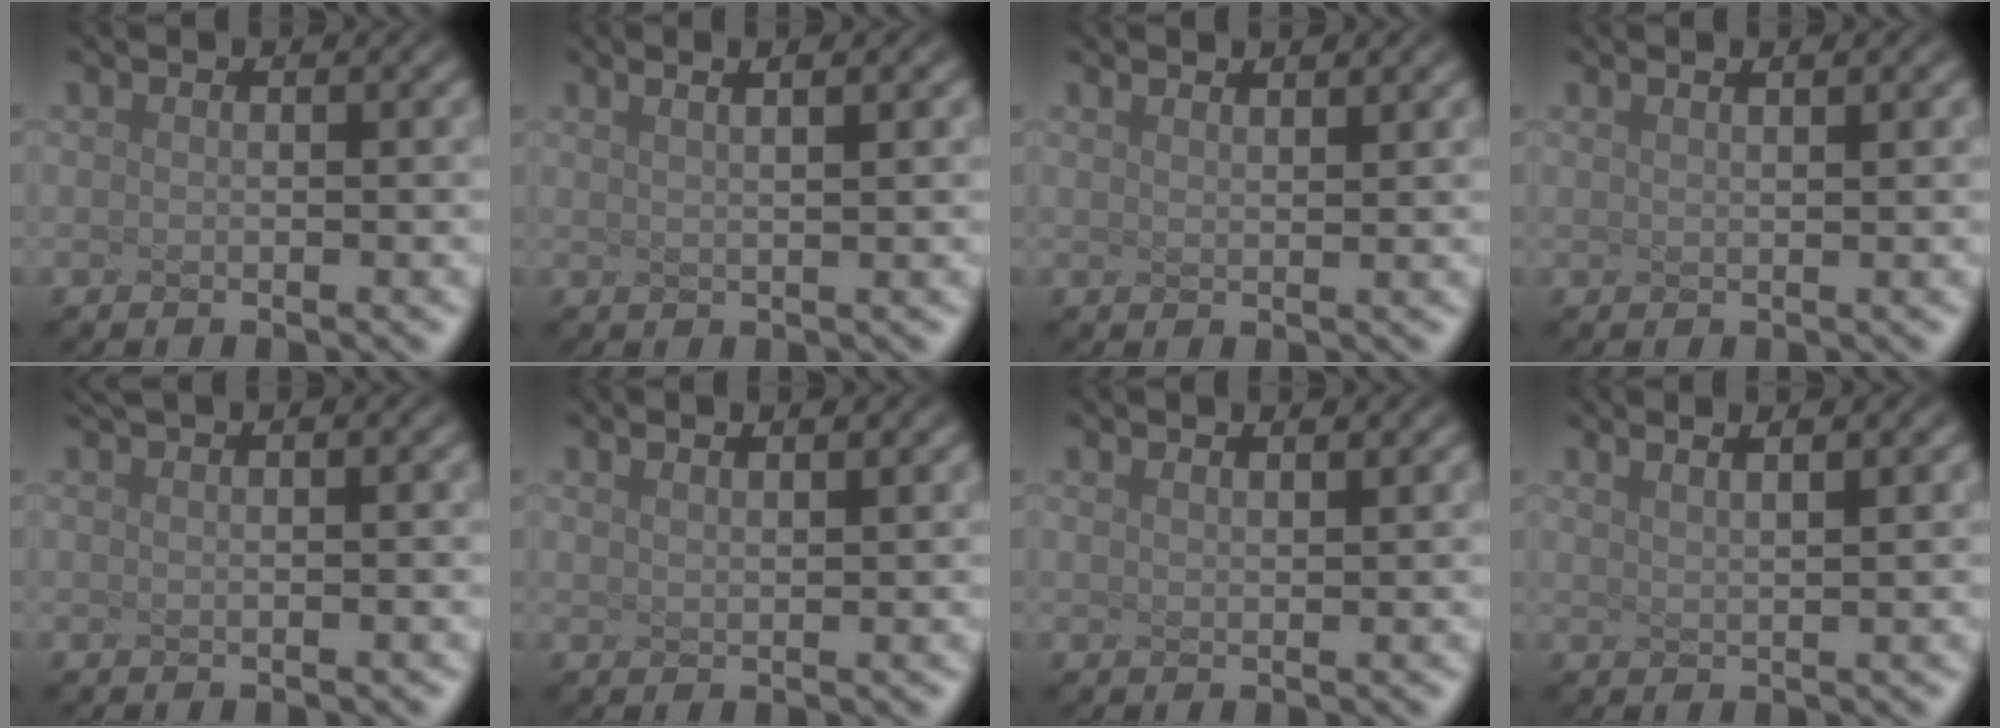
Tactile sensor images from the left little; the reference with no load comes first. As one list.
[{"total": 2.4, "force": [1.3, 0.6, 1.9], "torque": [-0.028, 0.023, 0.016]}, {"total": 1.6, "force": [1.4, 0.3, 0.7], "torque": [-0.004, 0.019, 0.014]}, {"total": 1.7, "force": [1.2, 0.5, 1.2], "torque": [-0.010, 0.026, 0.008]}, {"total": 2.6, "force": [1.5, 1.0, 1.9], "torque": [-0.030, 0.033, 0.022]}, {"total": 2.0, "force": [1.5, 0.5, 1.2], "torque": [-0.013, 0.024, 0.013]}, {"total": 1.6, "force": [1.3, 0.4, 0.8], "torque": [-0.005, 0.020, 0.009]}, {"total": 2.0, "force": [1.4, 0.2, 1.4], "torque": [-0.020, 0.018, 0.020]}]